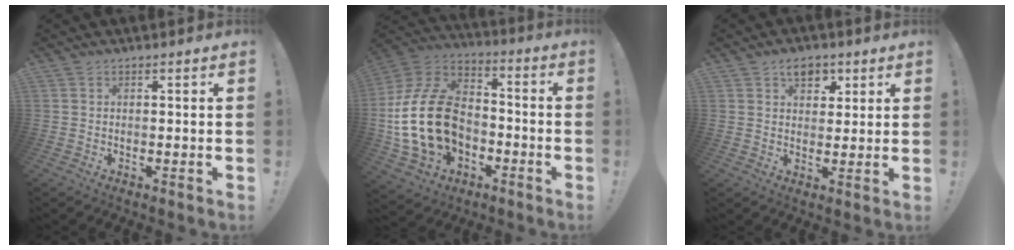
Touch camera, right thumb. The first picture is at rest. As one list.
[{"total": 21.8, "force": [-3.7, 15.5, 14.8], "torque": [-0.290, 0.033, -0.050]}, {"total": 6.6, "force": [3.4, 4.5, 3.3], "torque": [-0.030, -0.009, 0.057]}]